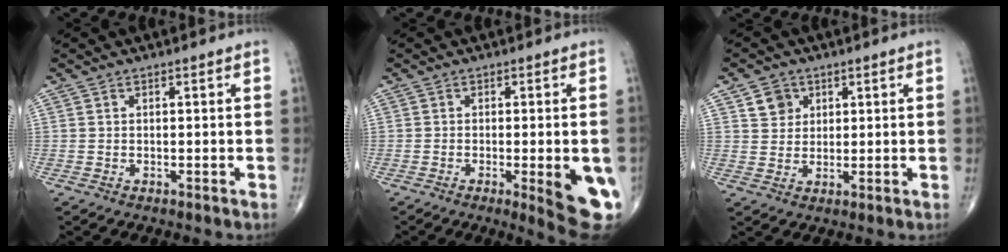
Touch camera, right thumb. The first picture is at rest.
{"total": 11.0, "force": [-2.8, 2.6, 10.3], "torque": [-0.118, -0.016, -0.030]}
{"total": 4.4, "force": [2.0, 3.8, 1.2], "torque": [0.000, -0.009, 0.035]}